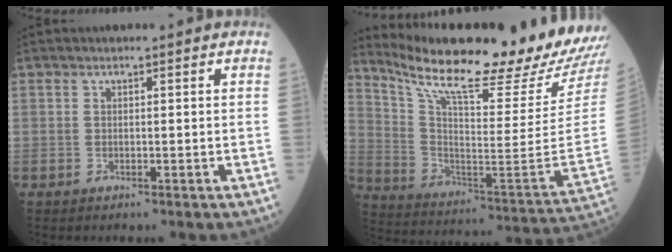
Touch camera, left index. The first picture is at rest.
{"total": 27.6, "force": [24.2, 0.7, 13.4], "torque": [-0.236, -0.090, 0.352]}